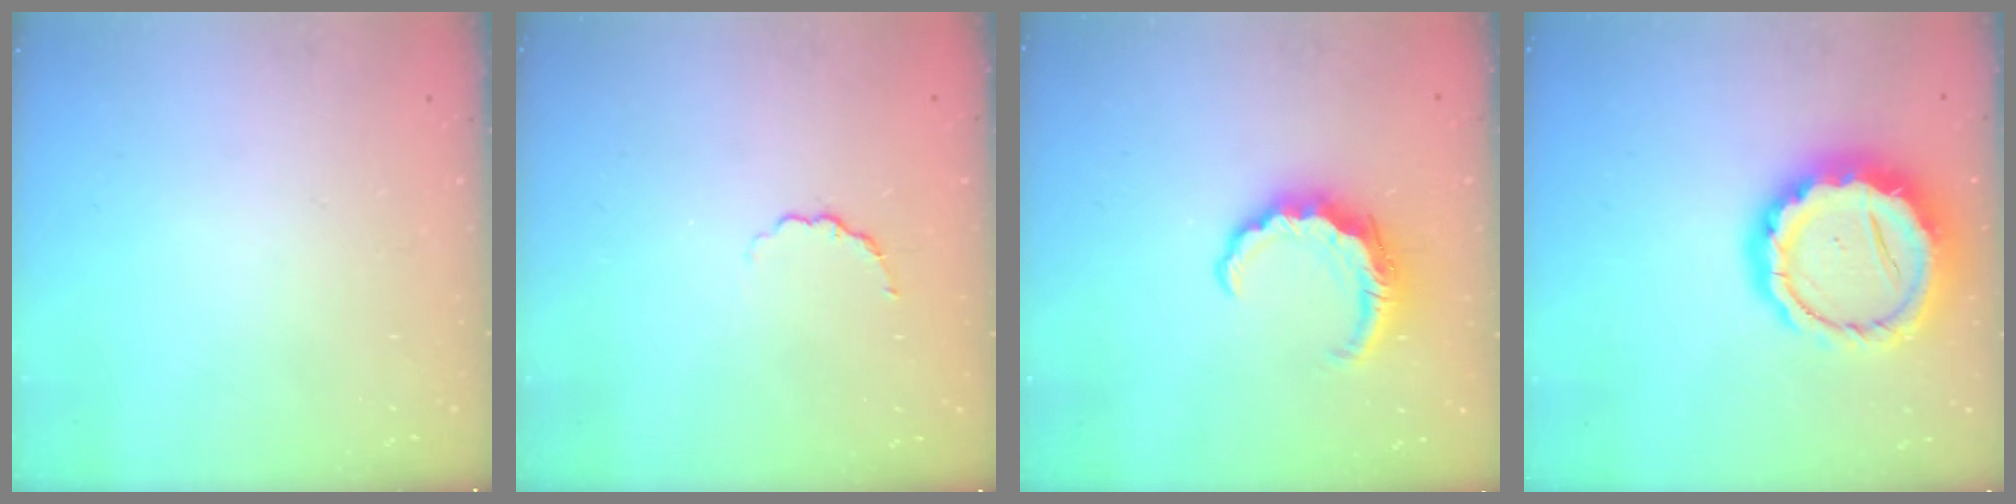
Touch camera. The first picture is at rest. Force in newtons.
{"total": 3.0, "press": 2.9, "slide": 1.0}
{"total": 7.1, "press": 7.0, "slide": 0.8}
{"total": 16.7, "press": 16.3, "slide": 3.5}